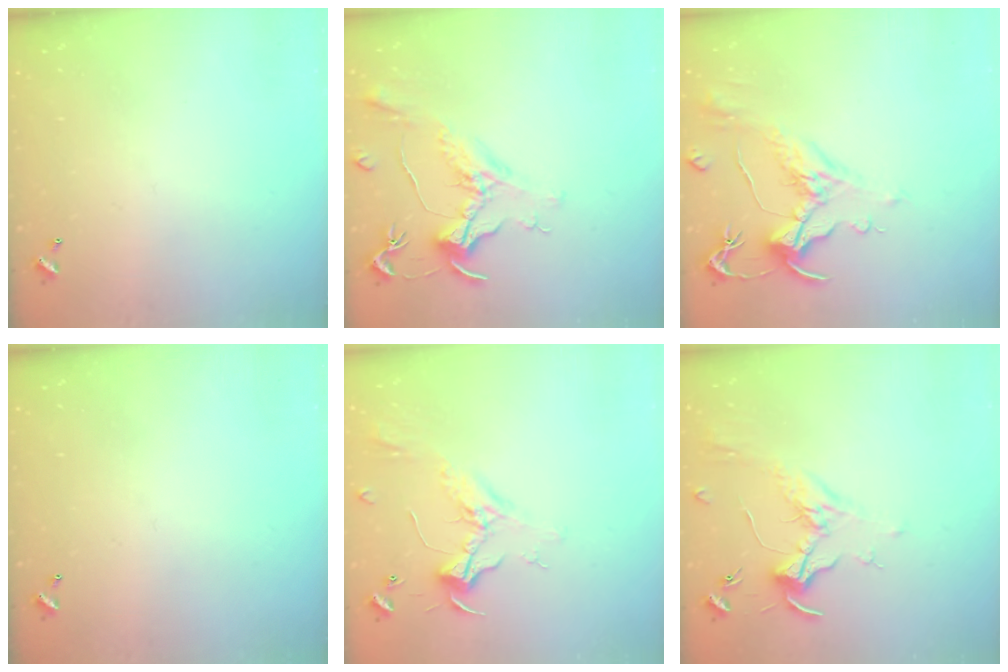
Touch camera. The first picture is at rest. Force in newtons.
{"total": 1.5, "press": 1.2, "slide": 0.9}
{"total": 1.6, "press": 0.7, "slide": 1.5}
{"total": 0.0}
{"total": 2.4, "press": 2.3, "slide": 0.8}
{"total": 1.7, "press": 1.5, "slide": 0.9}